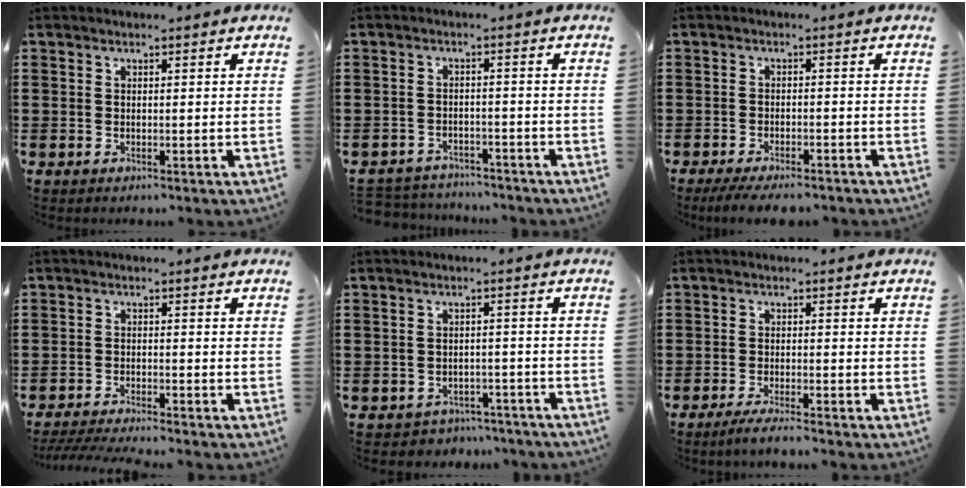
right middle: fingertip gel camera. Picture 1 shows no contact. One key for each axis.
{"total": 2.9, "fx": -2.9, "fy": 0.4, "fz": -0.3, "tx": -0.005, "ty": -0.003, "tz": -0.064}
{"total": 3.0, "fx": -2.8, "fy": 0.1, "fz": 1.1, "tx": -0.028, "ty": -0.006, "tz": -0.055}
{"total": 2.8, "fx": -2.7, "fy": -0.3, "fz": 0.8, "tx": -0.021, "ty": -0.006, "tz": -0.056}
{"total": 2.6, "fx": -2.5, "fy": 0.6, "fz": -0.2, "tx": -0.006, "ty": 0.001, "tz": -0.056}
{"total": 2.2, "fx": -1.8, "fy": -0.2, "fz": 1.2, "tx": -0.018, "ty": 0.002, "tz": -0.034}